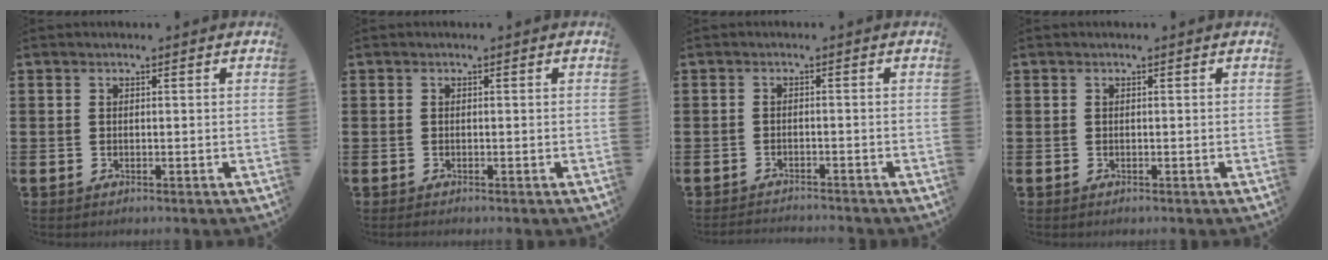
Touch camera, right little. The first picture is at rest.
{"total": 0.0}
{"total": 1.3, "force": [-1.3, -0.1, -0.1], "torque": [-0.002, 0.003, -0.027]}
{"total": 0.0}